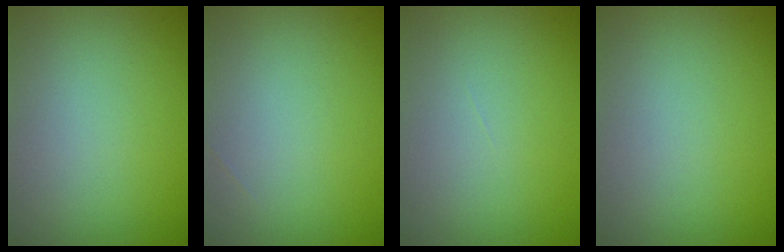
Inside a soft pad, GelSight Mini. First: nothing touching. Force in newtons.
{"total": 0.0}
{"total": 0.0}
{"total": 0.0}